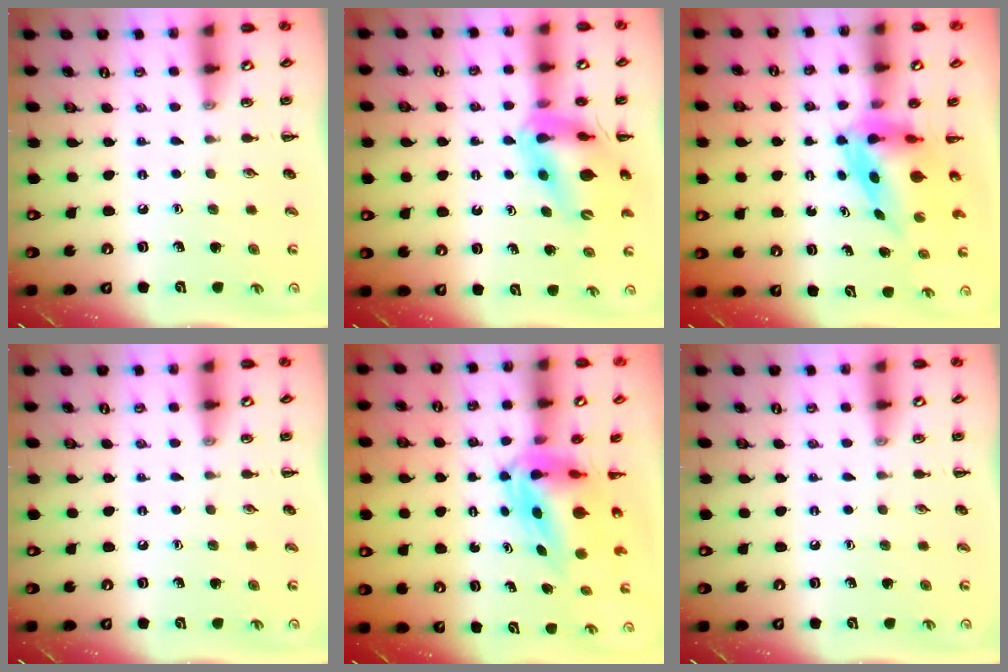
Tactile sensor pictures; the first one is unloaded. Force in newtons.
{"total": 14.5, "press": 13.9, "slide": 4.2}
{"total": 4.7, "press": 4.5, "slide": 1.3}
{"total": 0.0}
{"total": 6.7, "press": 6.4, "slide": 2.0}
{"total": 0.0}